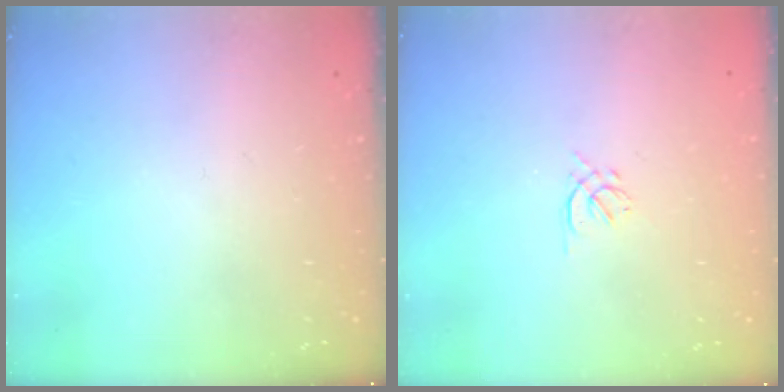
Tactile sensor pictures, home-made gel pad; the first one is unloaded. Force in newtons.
{"total": 1.6, "press": 1.5, "slide": 0.6}